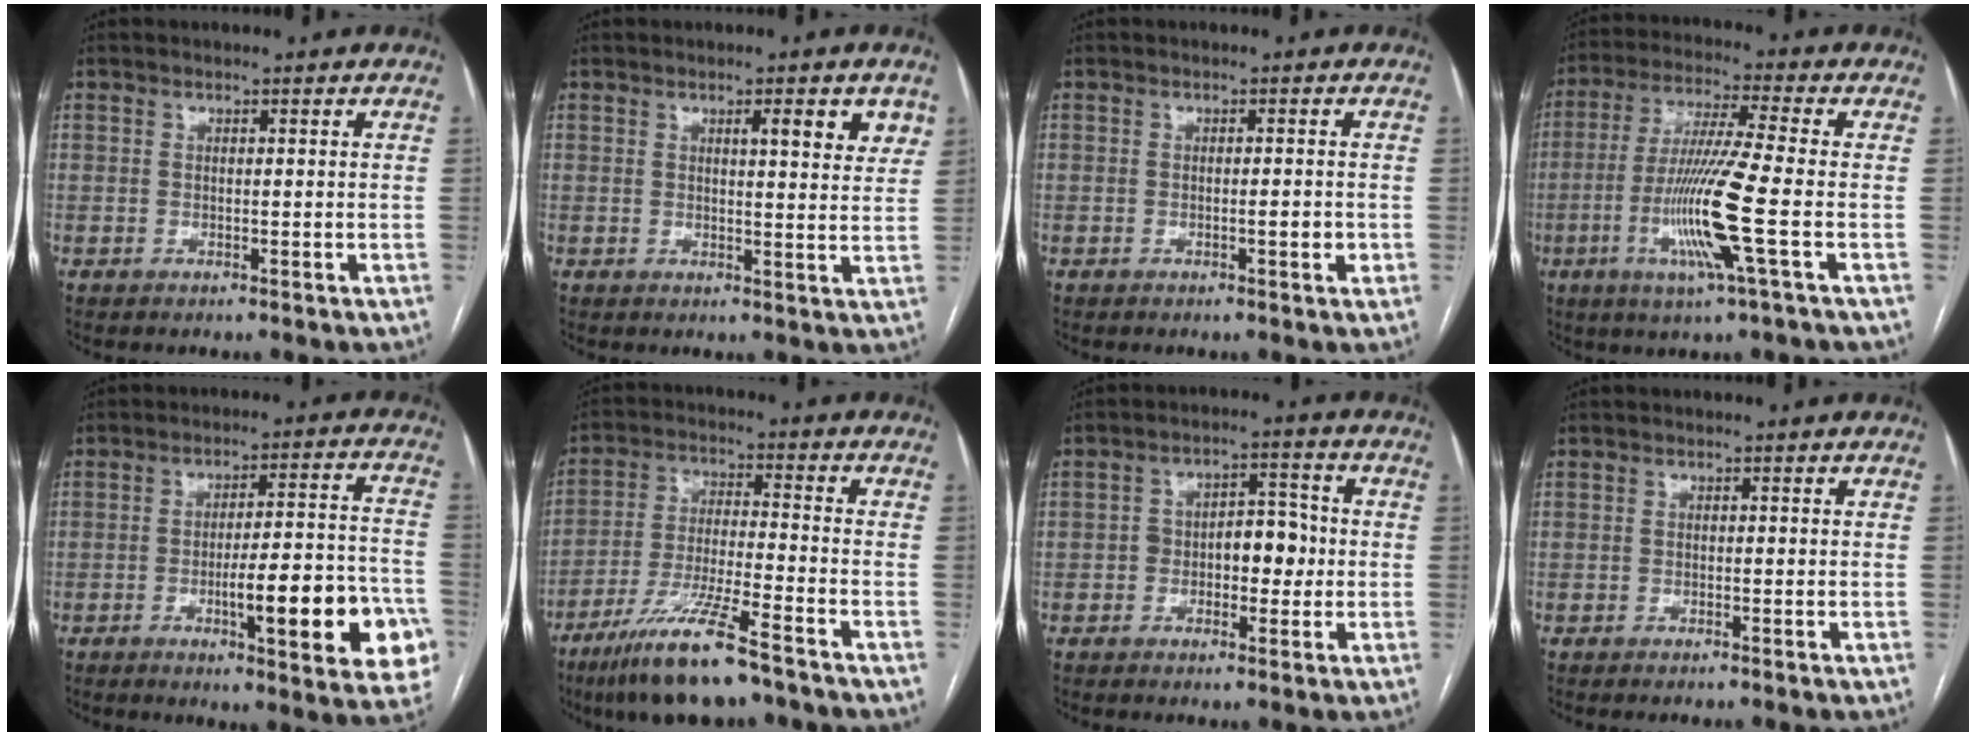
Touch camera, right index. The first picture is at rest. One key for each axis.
{"total": 5.3, "fx": 2.8, "fy": 1.0, "fz": 4.5, "tx": -0.052, "ty": -0.004, "tz": 0.032}
{"total": 1.6, "fx": -0.5, "fy": 0.3, "fz": 1.5, "tx": -0.023, "ty": -0.001, "tz": -0.008}
{"total": 12.4, "fx": -3.3, "fy": -1.1, "fz": 11.9, "tx": -0.240, "ty": -0.018, "tz": -0.071}
{"total": 16.7, "fx": -5.8, "fy": 3.0, "fz": 15.4, "tx": -0.150, "ty": 0.020, "tz": -0.065}
{"total": 13.0, "fx": -9.1, "fy": 1.0, "fz": 9.3, "tx": -0.183, "ty": -0.032, "tz": -0.164}
{"total": 6.4, "fx": -0.8, "fy": 3.5, "fz": 5.3, "tx": -0.075, "ty": 0.025, "tz": -0.011}
{"total": 0.7, "fx": -0.6, "fy": -0.1, "fz": 0.3, "tx": -0.008, "ty": 0.000, "tz": -0.009}